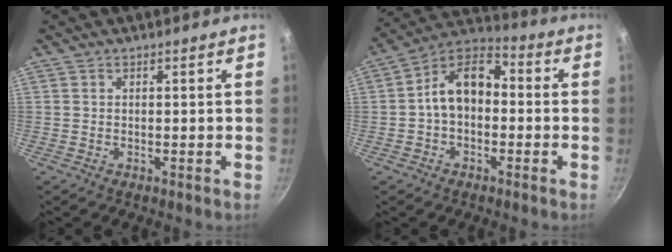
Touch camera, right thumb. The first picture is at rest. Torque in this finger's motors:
{"motor_torque": [1.58, 1.42, 1.18, -0.60, 0.09]}